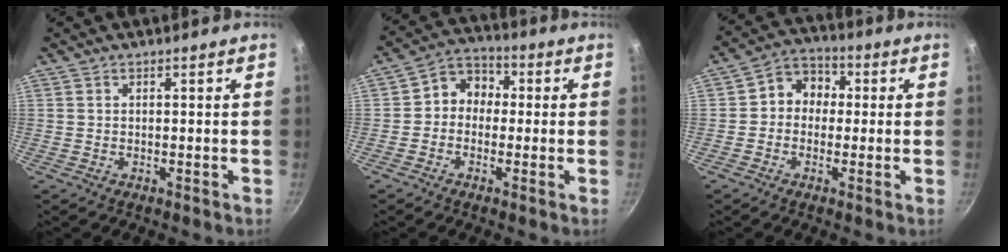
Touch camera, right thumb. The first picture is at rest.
{"total": 6.9, "force": [-0.2, 5.9, 3.6], "torque": [-0.020, 0.024, -0.026]}
{"total": 7.2, "force": [0.2, 6.2, 3.6], "torque": [-0.017, 0.020, -0.017]}